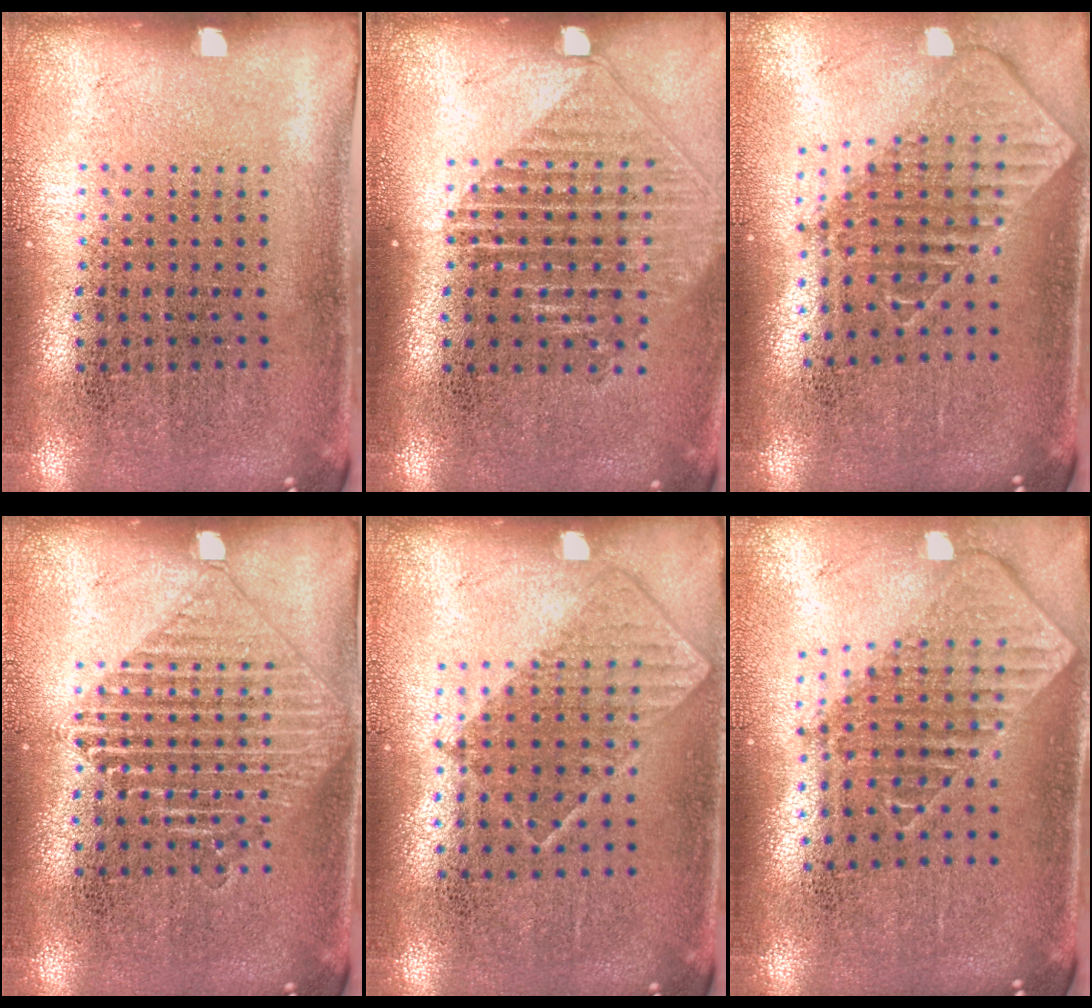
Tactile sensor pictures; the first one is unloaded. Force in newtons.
{"total": 1.4, "press": 1.2, "slide": 0.7}
{"total": 2.0, "press": 1.5, "slide": 1.2}
{"total": 2.3, "press": 2.3, "slide": 0.3}
{"total": 0.8, "press": 0.8, "slide": 0.3}
{"total": 2.0, "press": 1.5, "slide": 1.2}